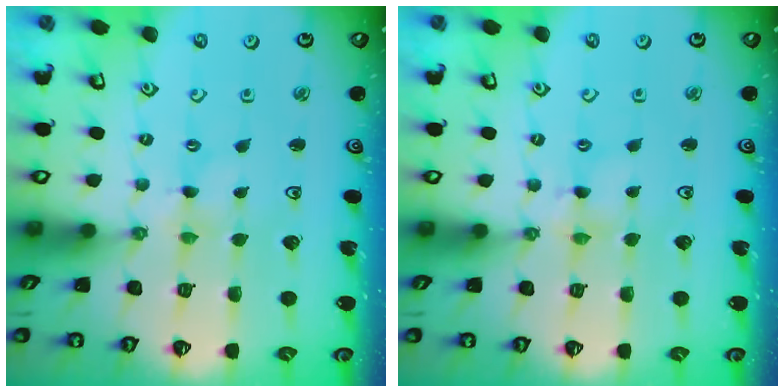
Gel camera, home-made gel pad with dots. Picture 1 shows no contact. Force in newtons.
{"total": 2.8, "press": 2.8, "slide": 0.3}